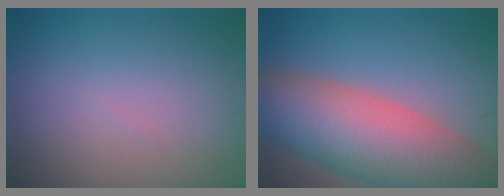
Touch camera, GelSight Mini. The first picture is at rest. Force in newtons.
{"total": 11.7, "press": 11.7, "slide": 0.7}